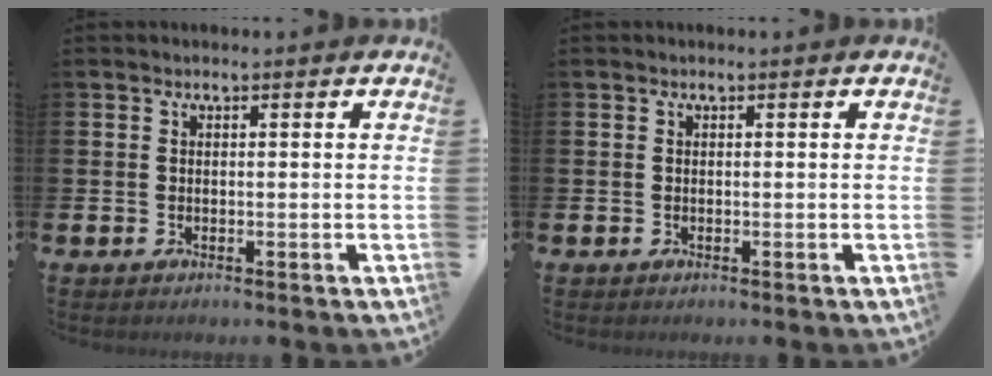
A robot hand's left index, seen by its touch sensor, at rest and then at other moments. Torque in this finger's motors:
{"motor_torque": [-0.08, -0.10, -0.01, 0.00]}